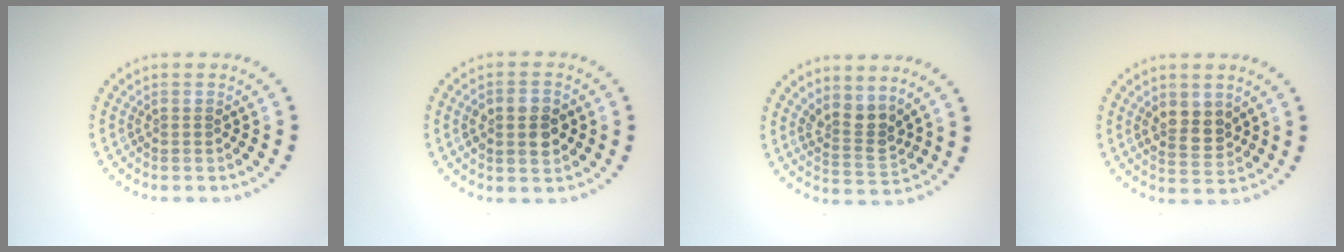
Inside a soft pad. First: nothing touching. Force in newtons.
{"total": 3.8, "press": 3.8, "slide": 0.2}
{"total": 2.8, "press": 2.1, "slide": 1.9}
{"total": 3.0, "press": 2.9, "slide": 0.8}